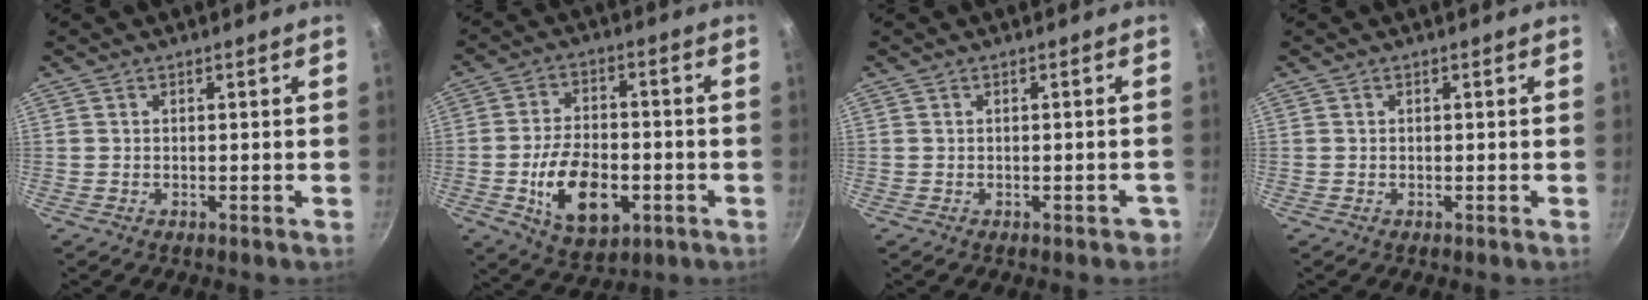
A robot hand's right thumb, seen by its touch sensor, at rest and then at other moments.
{"total": 14.1, "force": [-3.9, 8.3, 10.7], "torque": [-0.164, 0.013, -0.057]}
{"total": 2.2, "force": [-1.3, 1.0, 1.5], "torque": [-0.002, 0.014, -0.010]}
{"total": 0.0}